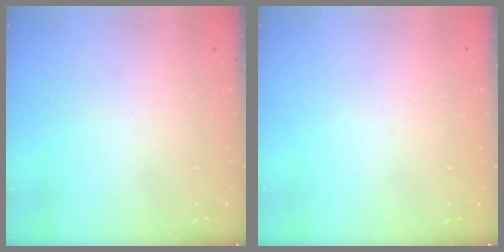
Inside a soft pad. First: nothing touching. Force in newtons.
{"total": 0.0}